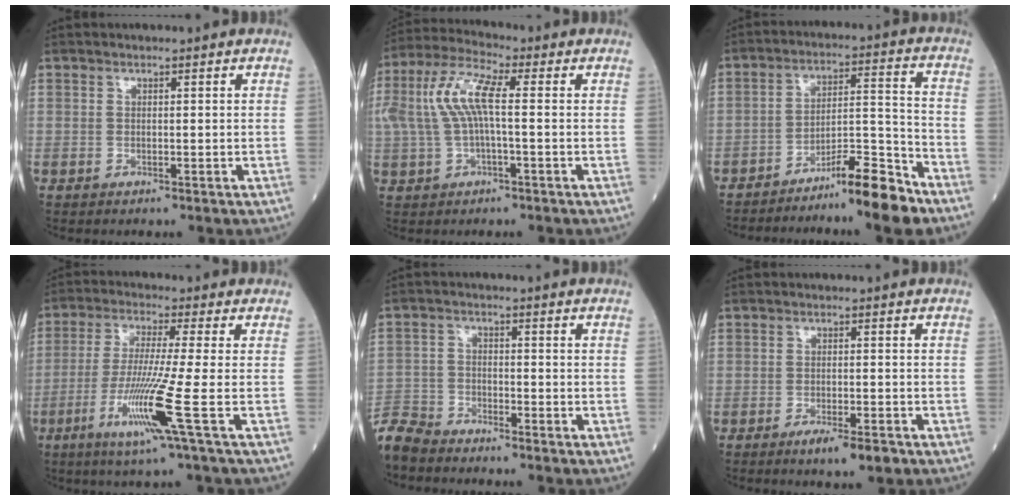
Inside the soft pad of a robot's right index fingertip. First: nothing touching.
{"total": 9.2, "force": [0.8, 2.2, 8.9], "torque": [-0.206, 0.029, 0.012]}
{"total": 9.3, "force": [-7.5, 0.3, 5.5], "torque": [-0.081, 0.024, -0.124]}
{"total": 10.2, "force": [-3.8, -2.1, 9.2], "torque": [-0.185, -0.029, -0.080]}
{"total": 5.8, "force": [-5.7, 1.0, 0.5], "torque": [-0.010, -0.011, -0.112]}
{"total": 5.1, "force": [-3.2, 0.6, 3.9], "torque": [-0.057, -0.006, -0.050]}